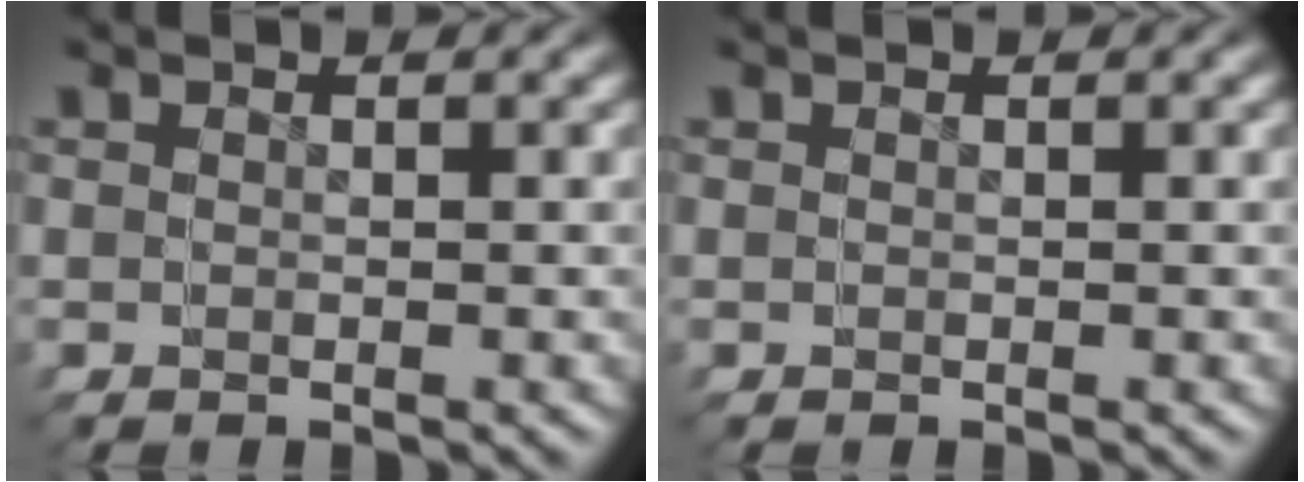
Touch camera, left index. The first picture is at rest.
{"total": 0.0}